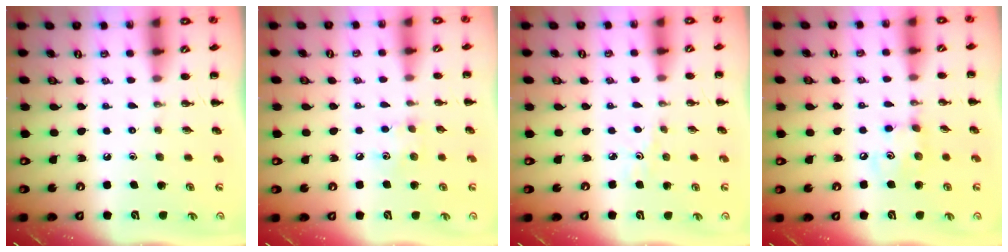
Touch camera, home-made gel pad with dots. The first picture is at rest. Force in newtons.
{"total": 5.8, "press": 5.7, "slide": 1.3}
{"total": 2.2, "press": 2.1, "slide": 0.7}
{"total": 5.5, "press": 5.5, "slide": 0.4}